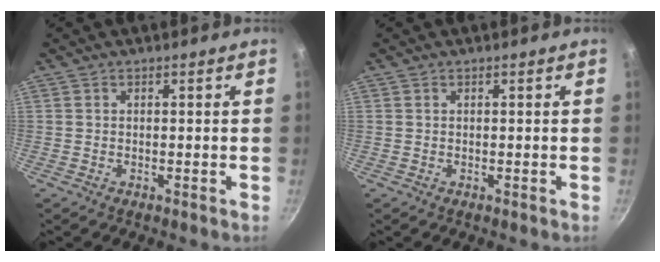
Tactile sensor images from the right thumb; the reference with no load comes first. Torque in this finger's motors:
{"motor_torque": [-0.03, -0.28, 0.34, -0.01, -0.04]}